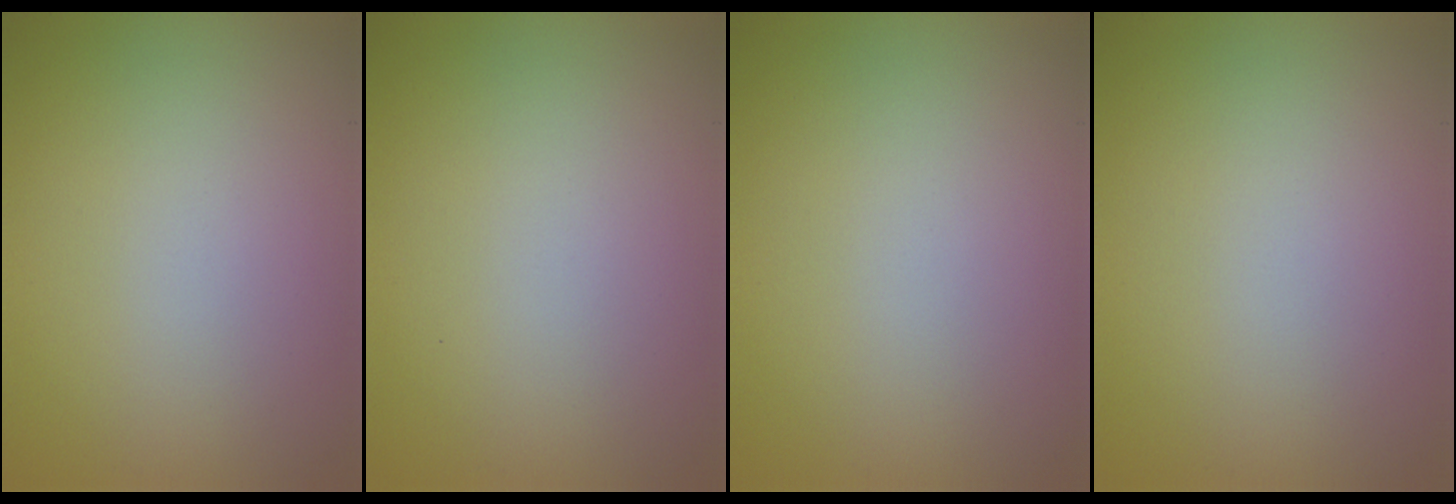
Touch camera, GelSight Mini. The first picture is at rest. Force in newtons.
{"total": 0.0}
{"total": 0.0}
{"total": 0.0}